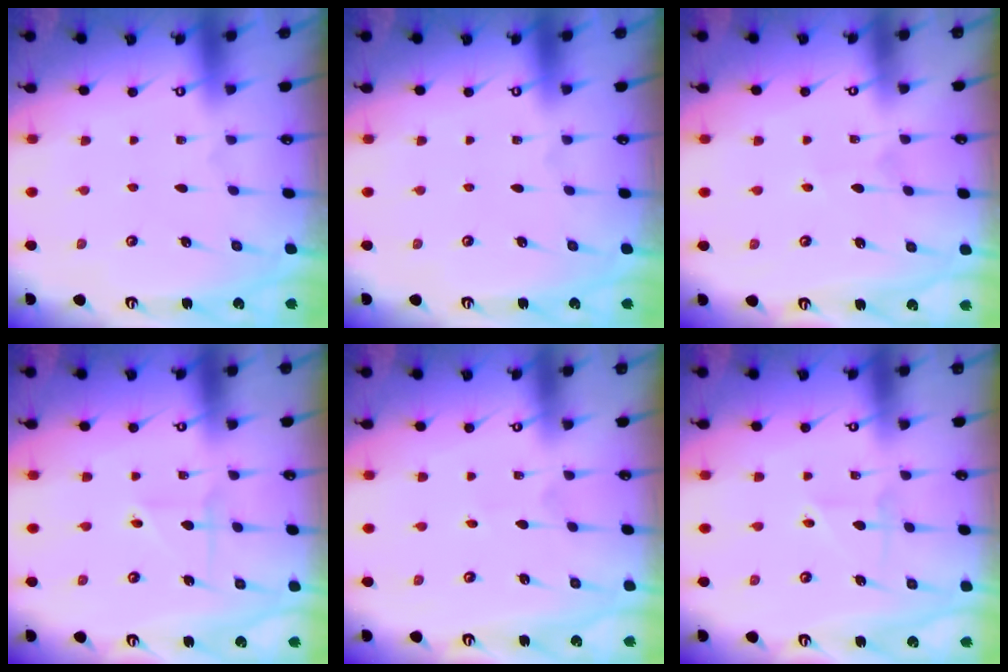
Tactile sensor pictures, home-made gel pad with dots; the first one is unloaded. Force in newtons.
{"total": 0.0}
{"total": 1.8, "press": 1.8, "slide": 0.2}
{"total": 2.7, "press": 2.7, "slide": 0.1}
{"total": 1.0, "press": 1.0, "slide": 0.0}
{"total": 2.7, "press": 2.7, "slide": 0.3}